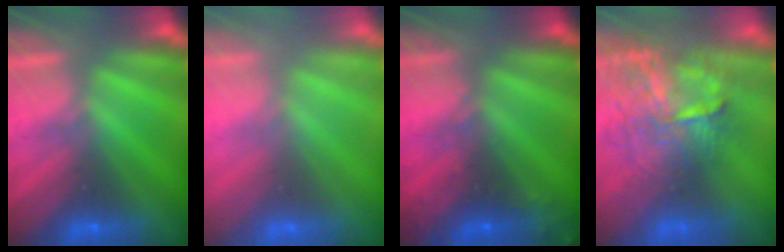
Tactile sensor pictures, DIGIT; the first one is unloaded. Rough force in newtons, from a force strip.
{"total": 2.4}
{"total": 8.5}
{"total": 8.7}